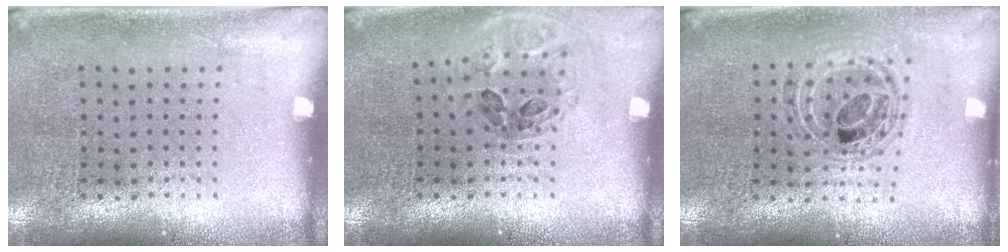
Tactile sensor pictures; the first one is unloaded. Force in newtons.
{"total": 0.9, "press": 0.9, "slide": 0.1}
{"total": 0.9, "press": 0.9, "slide": 0.2}